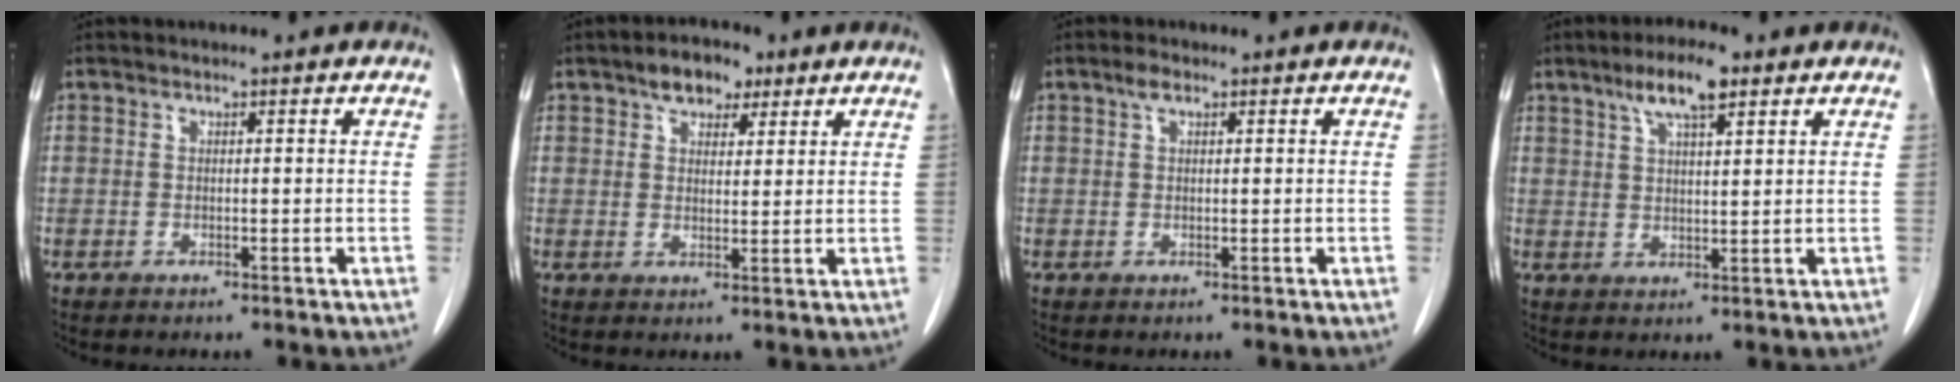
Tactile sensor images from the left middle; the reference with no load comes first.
{"total": 5.2, "force": [3.3, 2.9, 2.7], "torque": [-0.041, 0.014, 0.053]}
{"total": 1.5, "force": [0.9, 0.6, 1.0], "torque": [-0.023, 0.008, 0.015]}
{"total": 6.7, "force": [4.2, 1.4, 5.0], "torque": [-0.098, 0.009, 0.072]}